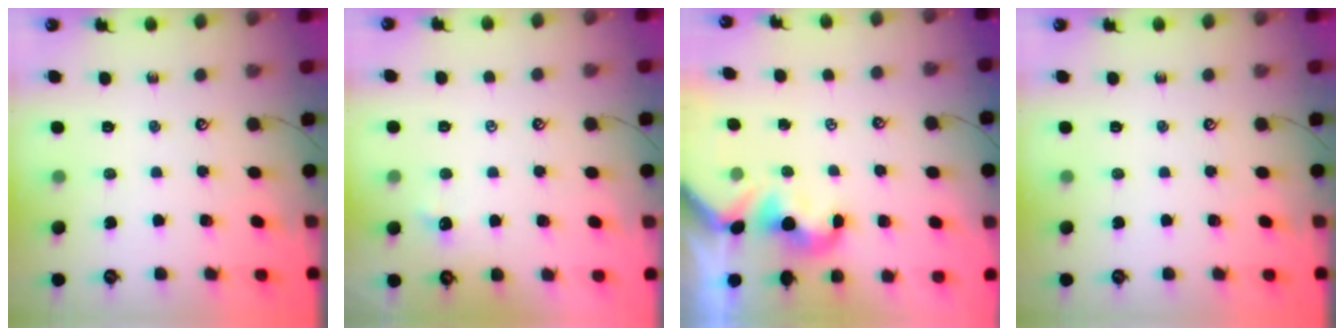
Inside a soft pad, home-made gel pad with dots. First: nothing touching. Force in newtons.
{"total": 1.1, "press": 1.0, "slide": 0.4}
{"total": 1.1, "press": 1.1, "slide": 0.4}
{"total": 0.0}